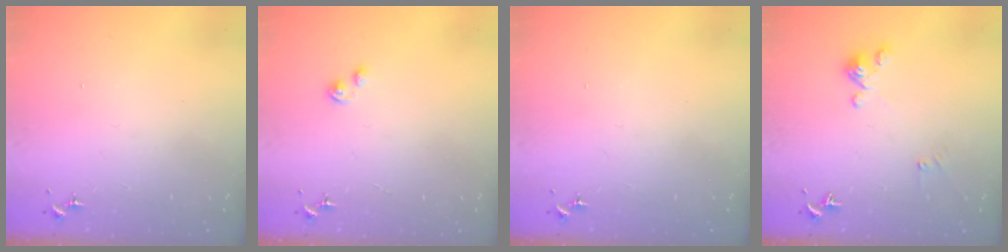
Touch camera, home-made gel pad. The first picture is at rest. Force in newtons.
{"total": 2.1, "press": 2.0, "slide": 0.5}
{"total": 0.0}
{"total": 0.0}